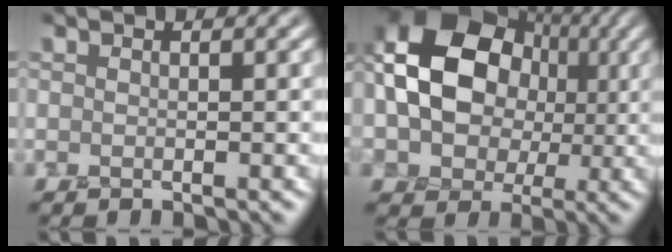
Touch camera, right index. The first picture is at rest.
{"total": 14.6, "force": [1.8, 11.3, 9.1], "torque": [-0.176, 0.030, 0.022]}